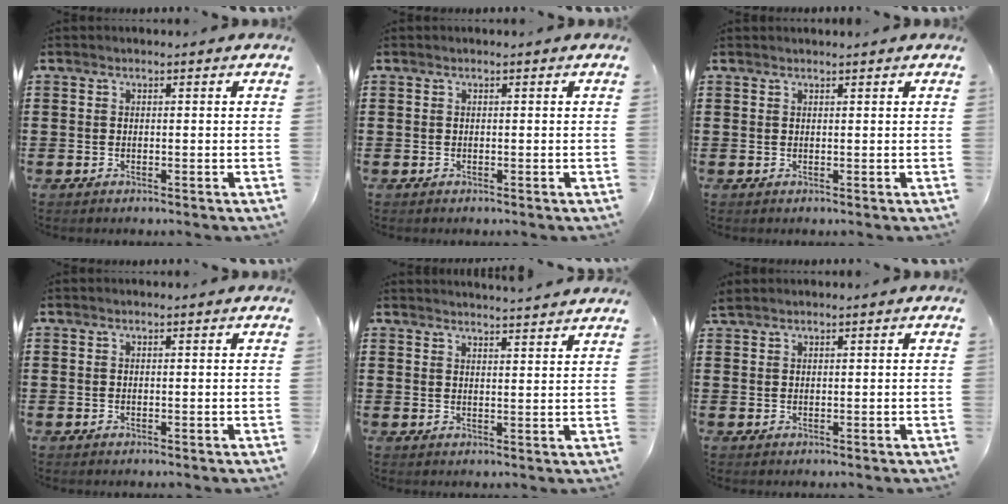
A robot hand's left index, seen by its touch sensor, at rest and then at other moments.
{"total": 0.0}
{"total": 0.6, "force": [0.6, -0.1, 0.2], "torque": [-0.005, -0.002, 0.012]}
{"total": 0.0}
{"total": 2.9, "force": [2.8, -0.6, 0.0], "torque": [-0.009, -0.015, 0.053]}
{"total": 1.0, "force": [1.0, 0.0, 0.3], "torque": [-0.007, 0.000, 0.019]}